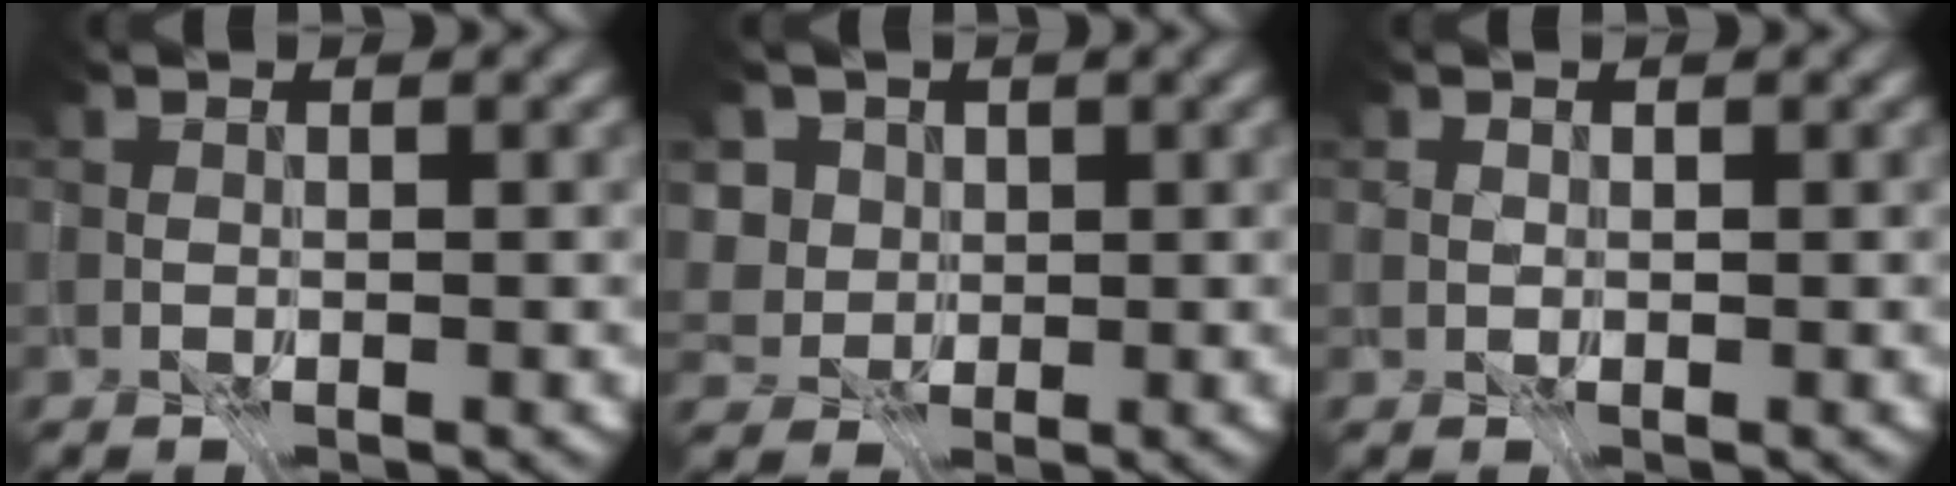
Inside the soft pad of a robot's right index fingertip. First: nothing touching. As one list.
[{"total": 4.6, "force": [1.1, 3.5, 2.7], "torque": [-0.050, 0.003, -0.007]}, {"total": 2.6, "force": [1.3, 1.9, 1.2], "torque": [-0.015, 0.008, 0.012]}]